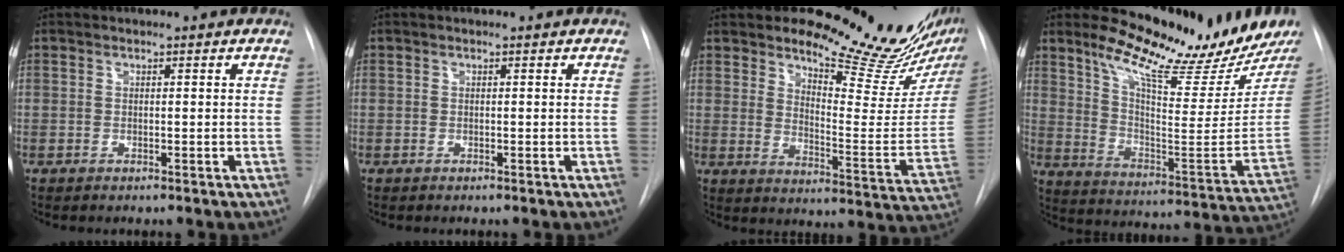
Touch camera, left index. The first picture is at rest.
{"total": 0.0}
{"total": 18.0, "force": [16.2, 1.9, 7.5], "torque": [-0.101, -0.107, 0.209]}
{"total": 20.9, "force": [17.7, 1.9, 11.0], "torque": [-0.176, -0.076, 0.254]}